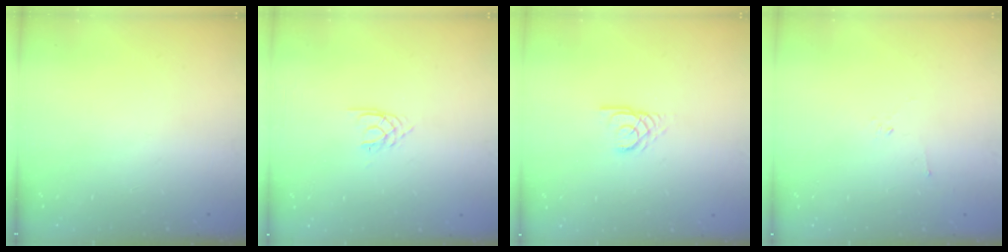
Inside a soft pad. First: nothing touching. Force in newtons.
{"total": 1.9, "press": 1.9, "slide": 0.2}
{"total": 2.9, "press": 2.9, "slide": 0.2}
{"total": 2.2, "press": 2.1, "slide": 0.7}